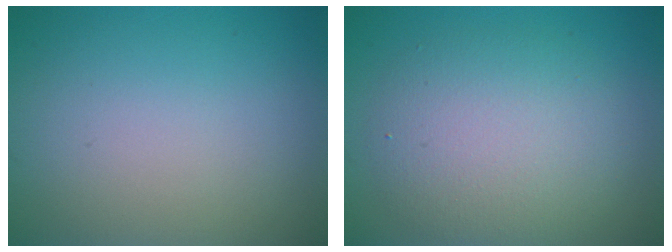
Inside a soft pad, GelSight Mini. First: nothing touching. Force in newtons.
{"total": 5.6, "press": 5.6, "slide": 0.5}